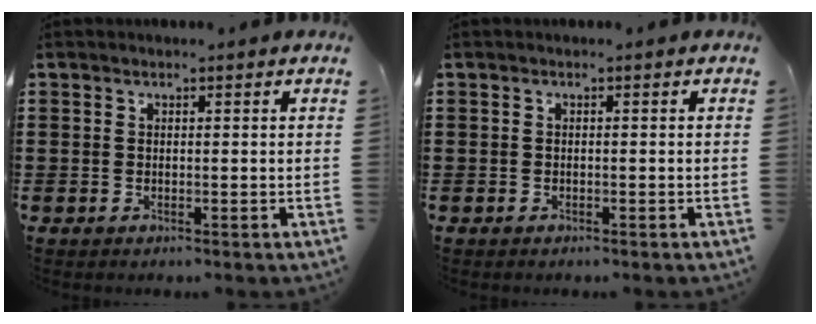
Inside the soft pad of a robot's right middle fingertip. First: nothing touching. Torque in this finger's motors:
{"motor_torque": [0.17, -0.06, 0.00, 0.00]}